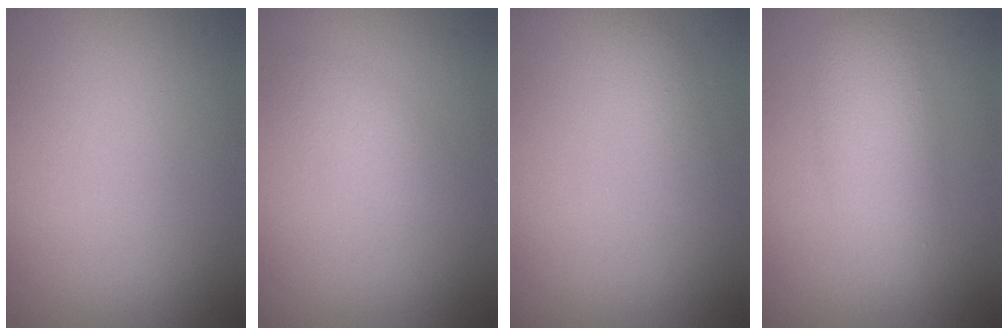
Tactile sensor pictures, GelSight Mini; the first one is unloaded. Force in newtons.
{"total": 1.7, "press": 1.7, "slide": 0.0}
{"total": 1.3, "press": 1.3, "slide": 0.0}
{"total": 3.9, "press": 3.9, "slide": 0.1}